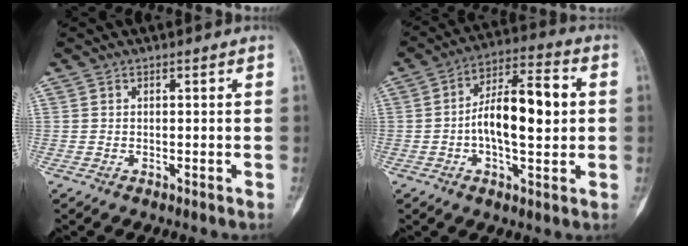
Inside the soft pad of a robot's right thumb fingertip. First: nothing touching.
{"total": 14.3, "force": [0.2, 6.1, 13.0], "torque": [-0.203, 0.029, -0.002]}